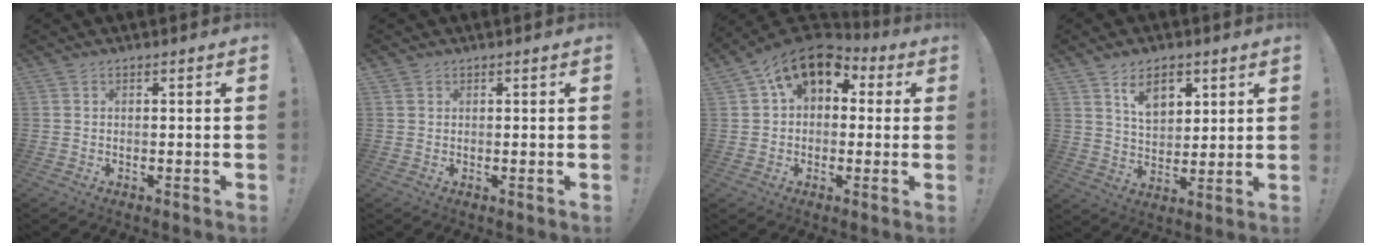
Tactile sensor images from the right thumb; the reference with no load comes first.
{"total": 0.9, "force": [0.6, 0.5, 0.2], "torque": [-0.008, 0.003, 0.014]}
{"total": 12.1, "force": [6.1, 7.8, 6.9], "torque": [-0.108, -0.030, 0.114]}
{"total": 10.0, "force": [5.9, 6.0, 5.4], "torque": [-0.080, -0.024, 0.109]}